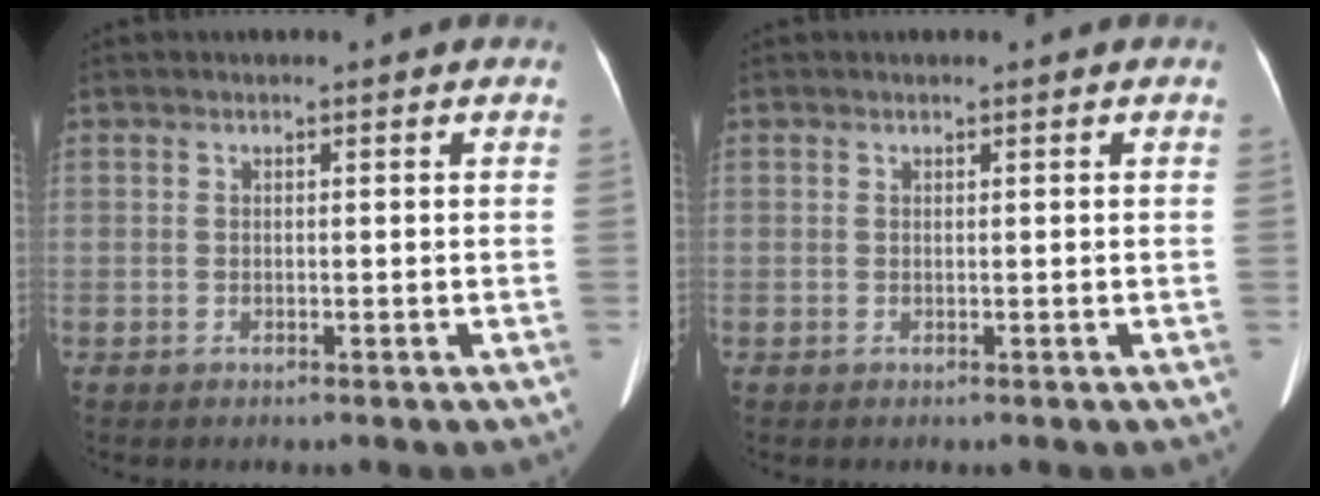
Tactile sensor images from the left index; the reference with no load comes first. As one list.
[{"total": 0.0}]